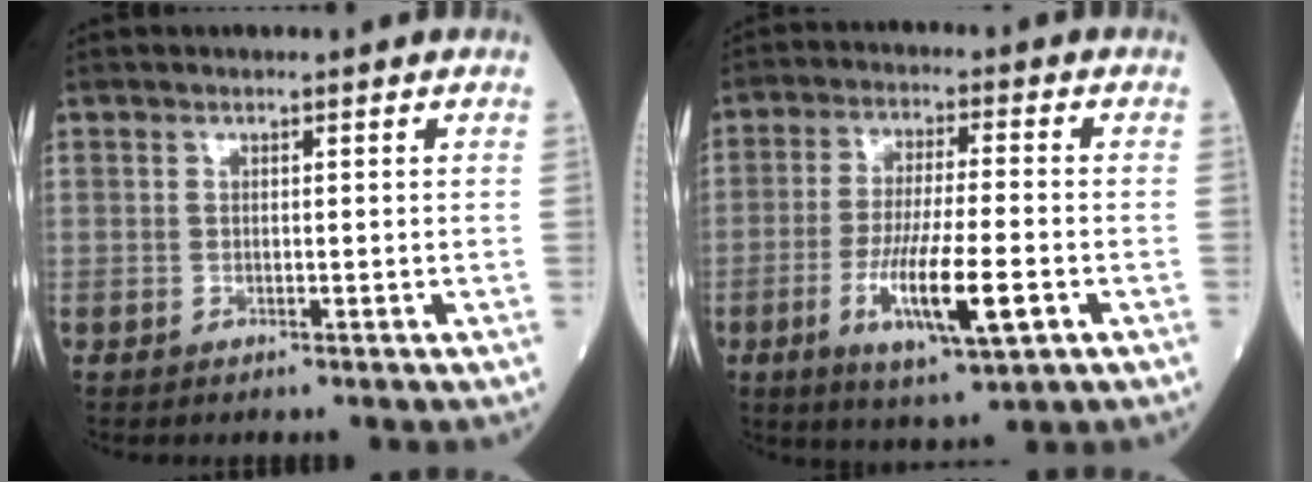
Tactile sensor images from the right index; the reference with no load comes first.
{"total": 11.4, "force": [-3.7, 1.5, 10.7], "torque": [-0.196, -0.016, -0.060]}